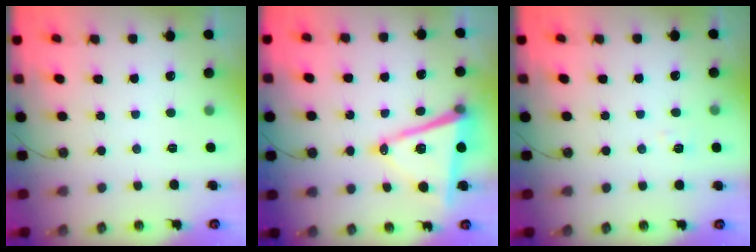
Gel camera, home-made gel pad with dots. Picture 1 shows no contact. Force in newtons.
{"total": 13.7, "press": 13.1, "slide": 3.9}
{"total": 5.0, "press": 4.5, "slide": 2.1}